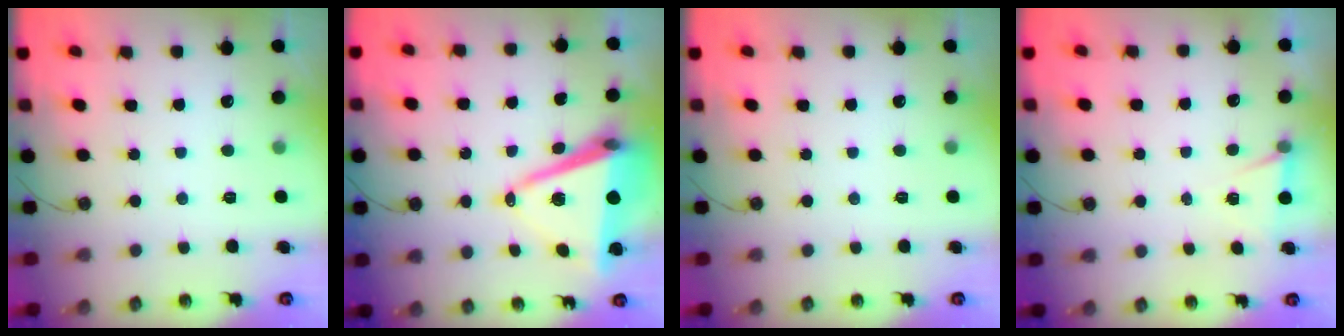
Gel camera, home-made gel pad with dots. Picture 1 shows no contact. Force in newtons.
{"total": 12.6, "press": 12.0, "slide": 4.0}
{"total": 0.0}
{"total": 4.5, "press": 1.3, "slide": 4.4}